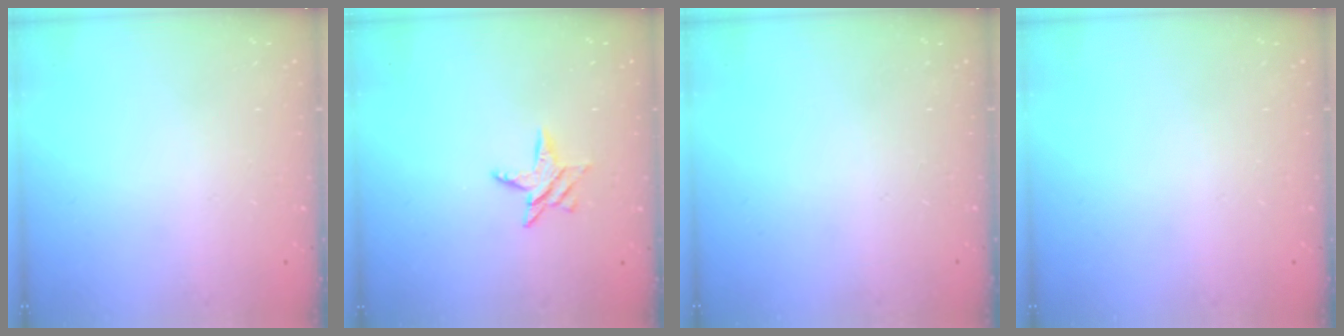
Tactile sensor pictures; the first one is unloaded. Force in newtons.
{"total": 7.1, "press": 7.1, "slide": 0.7}
{"total": 0.0}
{"total": 0.0}